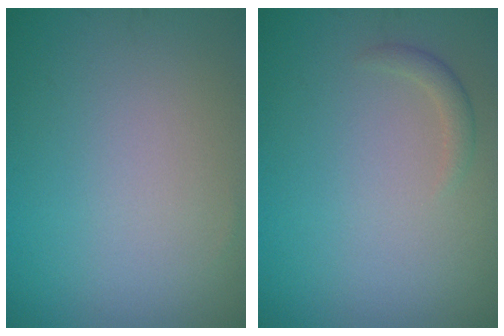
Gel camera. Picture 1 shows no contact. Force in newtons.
{"total": 1.2, "press": 1.2, "slide": 0.1}